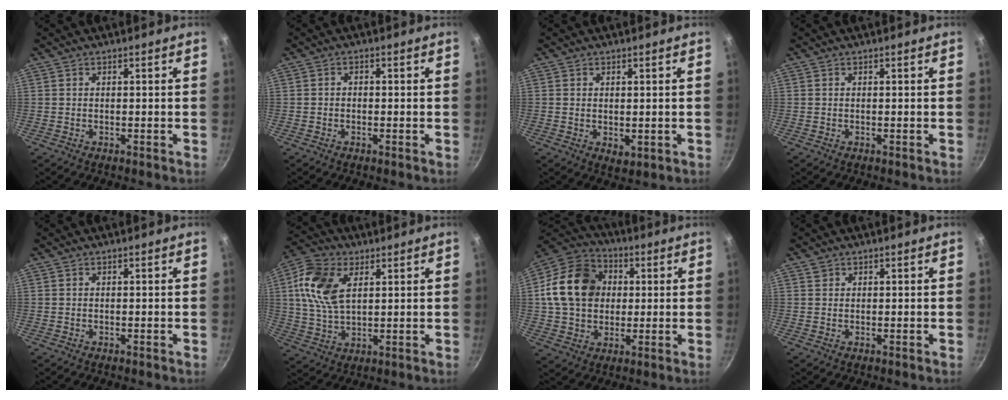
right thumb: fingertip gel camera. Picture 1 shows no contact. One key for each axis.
{"total": 1.0, "fx": -0.4, "fy": 0.8, "fz": 0.5, "tx": -0.010, "ty": 0.005, "tz": -0.009}
{"total": 2.3, "fx": 0.4, "fy": 1.6, "fz": 1.7, "tx": -0.023, "ty": -0.009, "tz": 0.007}
{"total": 0.0}
{"total": 0.0}
{"total": 12.1, "fx": 3.6, "fy": 7.2, "fz": 9.0, "tx": -0.166, "ty": -0.004, "tz": 0.064}
{"total": 17.3, "fx": 2.4, "fy": 13.8, "fz": 10.1, "tx": -0.151, "ty": 0.020, "tz": 0.032}
{"total": 0.9, "fx": 0.5, "fy": 0.8, "fz": 0.2, "tx": 0.003, "ty": 0.002, "tz": 0.006}